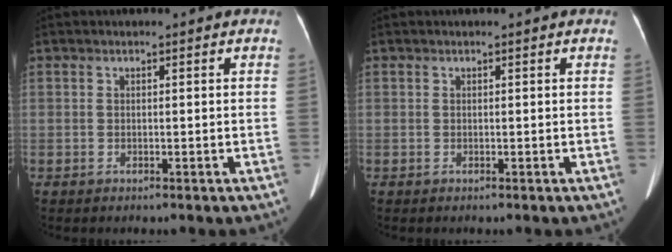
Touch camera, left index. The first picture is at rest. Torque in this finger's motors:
{"motor_torque": [-0.25, 0.09, 0.00, 0.00]}